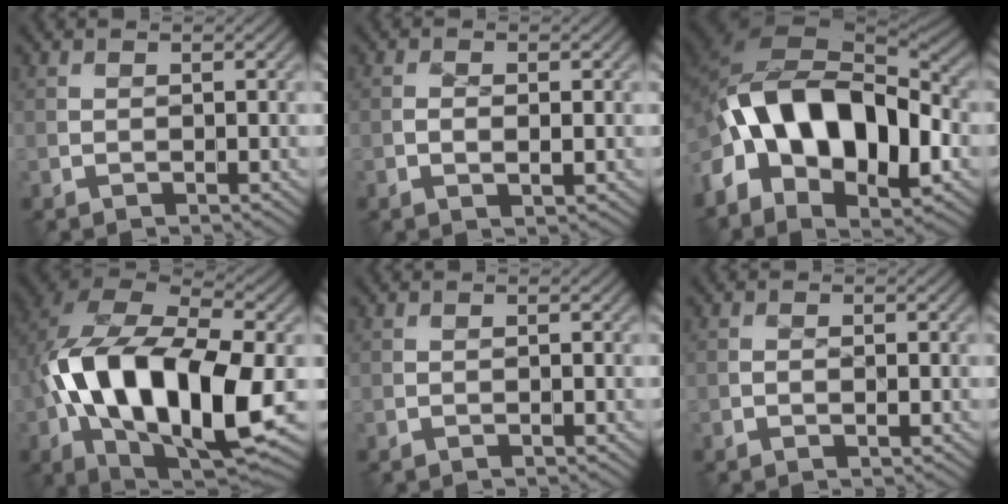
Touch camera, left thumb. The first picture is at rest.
{"total": 1.5, "force": [-0.3, 0.7, 1.2], "torque": [-0.019, 0.000, -0.007]}
{"total": 16.6, "force": [-3.1, 9.8, 13.0], "torque": [-0.227, 0.005, -0.064]}
{"total": 19.2, "force": [-2.3, 10.6, 15.8], "torque": [-0.334, -0.008, -0.040]}
{"total": 0.0}
{"total": 0.8, "force": [-0.2, 0.4, 0.6], "torque": [-0.010, 0.000, -0.004]}